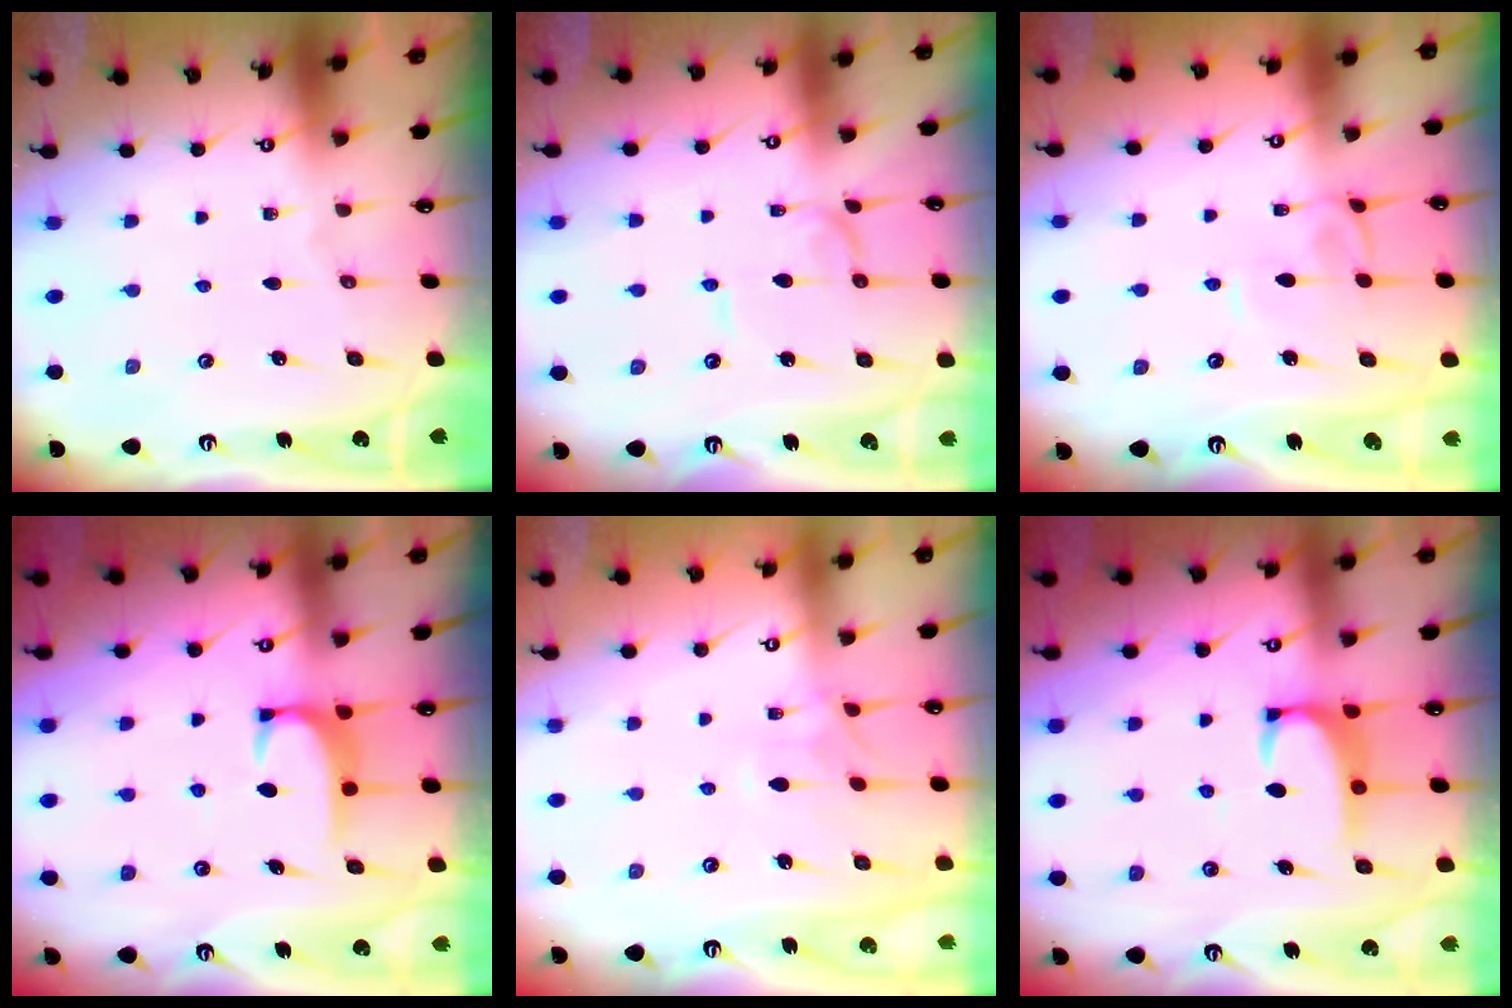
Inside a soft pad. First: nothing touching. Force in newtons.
{"total": 1.1, "press": 1.1, "slide": 0.0}
{"total": 2.1, "press": 2.1, "slide": 0.2}
{"total": 1.8, "press": 1.7, "slide": 0.5}
{"total": 1.3, "press": 1.0, "slide": 0.8}
{"total": 2.4, "press": 2.3, "slide": 0.7}